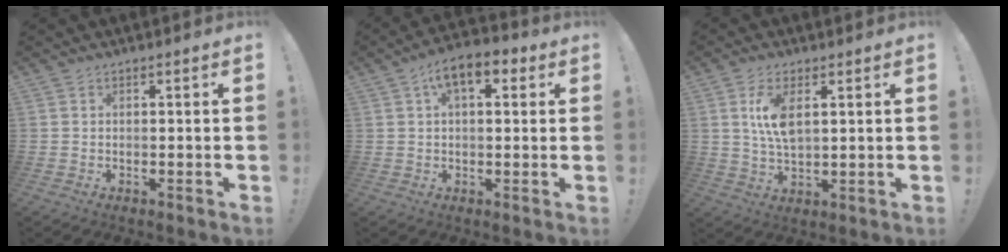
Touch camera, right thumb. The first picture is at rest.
{"total": 7.7, "force": [3.0, 3.7, 6.0], "torque": [-0.094, 0.002, 0.052]}
{"total": 8.2, "force": [2.7, 3.8, 6.8], "torque": [-0.131, -0.010, 0.042]}